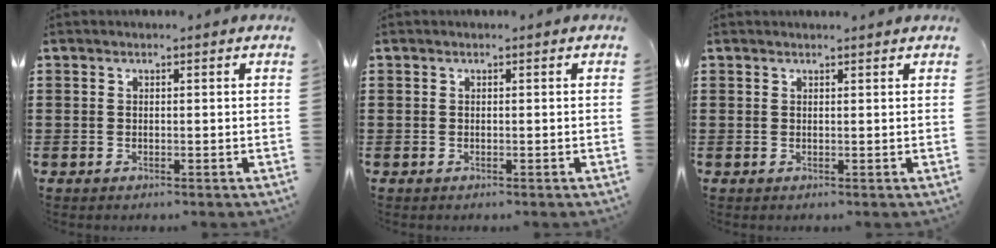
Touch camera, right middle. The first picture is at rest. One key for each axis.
{"total": 0.0}
{"total": 0.7, "fx": 0.7, "fy": 0.0, "fz": 0.1, "tx": 0.003, "ty": -0.006, "tz": 0.011}